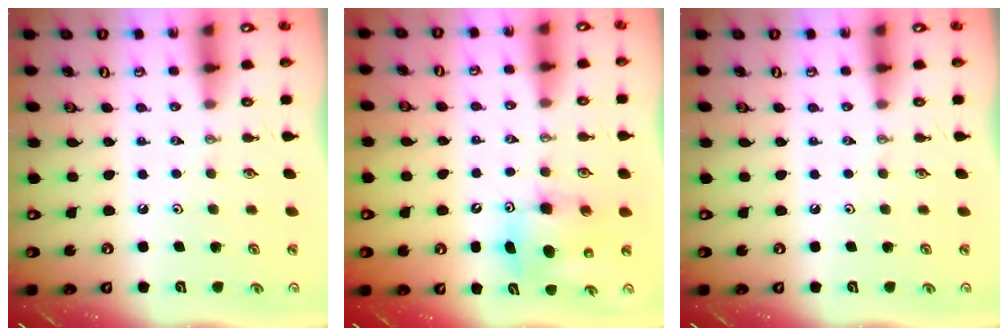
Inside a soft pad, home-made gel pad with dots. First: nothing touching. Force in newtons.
{"total": 8.1, "press": 7.9, "slide": 1.8}
{"total": 0.0}